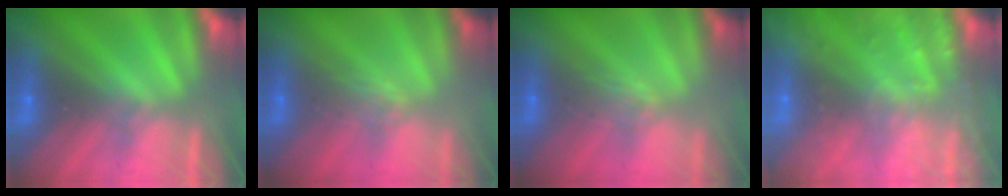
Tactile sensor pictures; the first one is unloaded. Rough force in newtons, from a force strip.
{"total": 2.9}
{"total": 2.9}
{"total": 13.7}